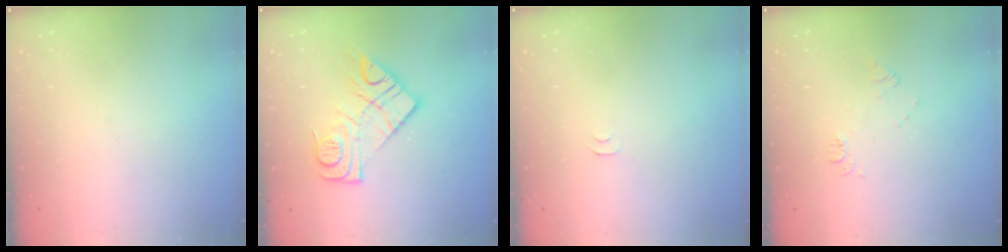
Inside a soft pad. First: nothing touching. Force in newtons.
{"total": 13.2, "press": 13.2, "slide": 1.0}
{"total": 5.1, "press": 5.1, "slide": 0.5}
{"total": 6.9, "press": 6.8, "slide": 0.8}